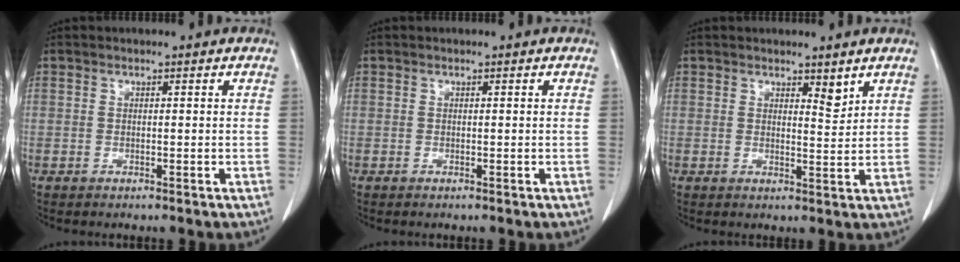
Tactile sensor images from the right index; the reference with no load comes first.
{"total": 0.0}
{"total": 2.4, "force": [1.9, 0.6, 1.4], "torque": [-0.020, -0.011, 0.032]}